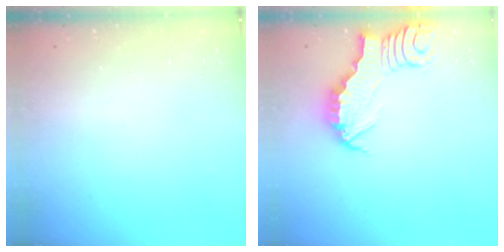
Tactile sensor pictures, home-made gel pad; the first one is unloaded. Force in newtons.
{"total": 2.5, "press": 2.5, "slide": 0.1}